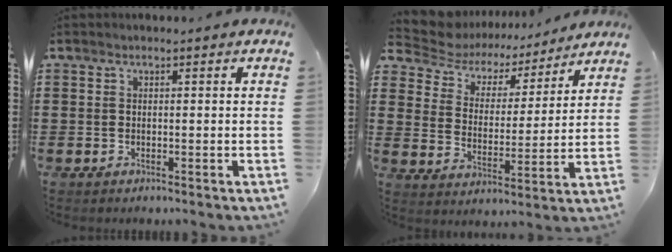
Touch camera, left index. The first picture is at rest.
{"total": 5.6, "force": [5.1, 2.0, 1.1], "torque": [-0.052, -0.033, 0.085]}